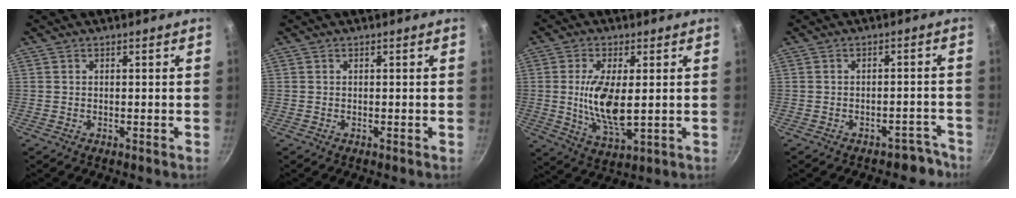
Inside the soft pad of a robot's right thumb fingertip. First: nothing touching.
{"total": 0.0}
{"total": 10.9, "force": [0.6, 4.3, 10.0], "torque": [-0.192, -0.016, 0.015]}
{"total": 4.7, "force": [-3.9, 2.4, 0.8], "torque": [0.038, 0.059, -0.031]}